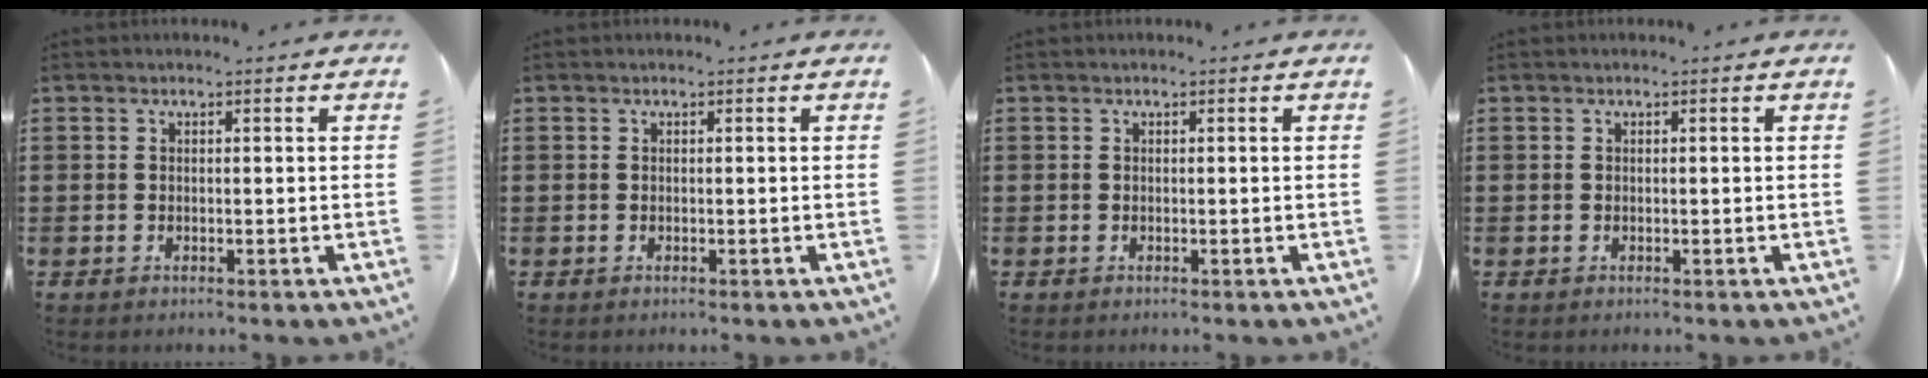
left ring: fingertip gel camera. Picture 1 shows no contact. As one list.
[{"total": 0.0}, {"total": 0.0}, {"total": 0.0}]